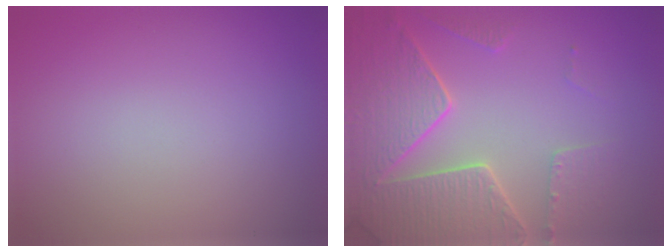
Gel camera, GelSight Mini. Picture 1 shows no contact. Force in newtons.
{"total": 7.0, "press": 5.6, "slide": 4.2}